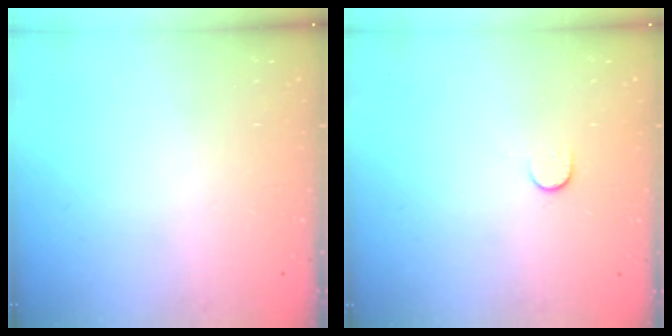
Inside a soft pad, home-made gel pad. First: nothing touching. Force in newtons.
{"total": 5.4, "press": 5.4, "slide": 0.6}